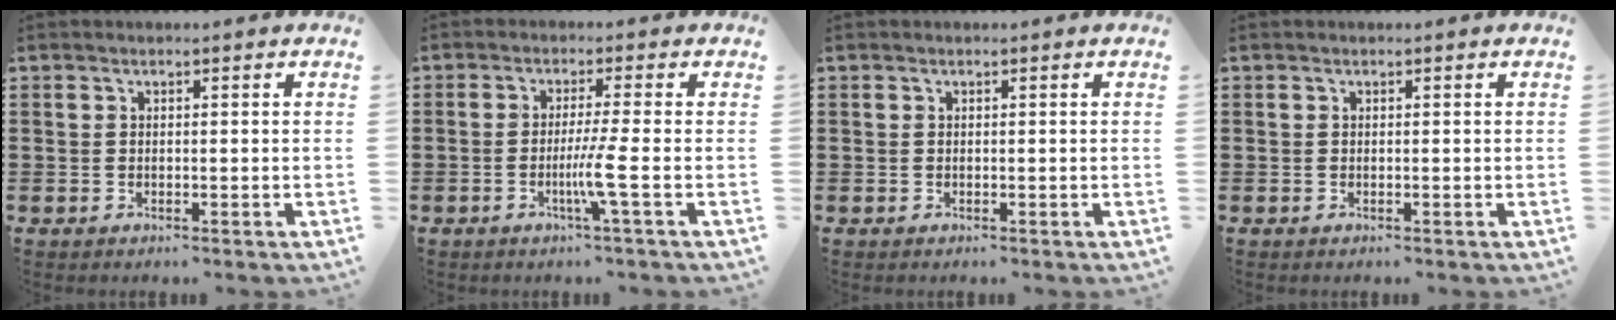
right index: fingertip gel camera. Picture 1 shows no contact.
{"total": 4.7, "force": [-1.4, -1.0, 4.4], "torque": [-0.083, -0.019, -0.031]}
{"total": 0.0}
{"total": 0.0}